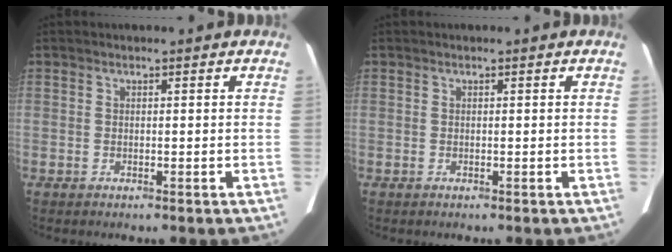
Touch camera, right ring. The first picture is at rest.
{"total": 0.0}